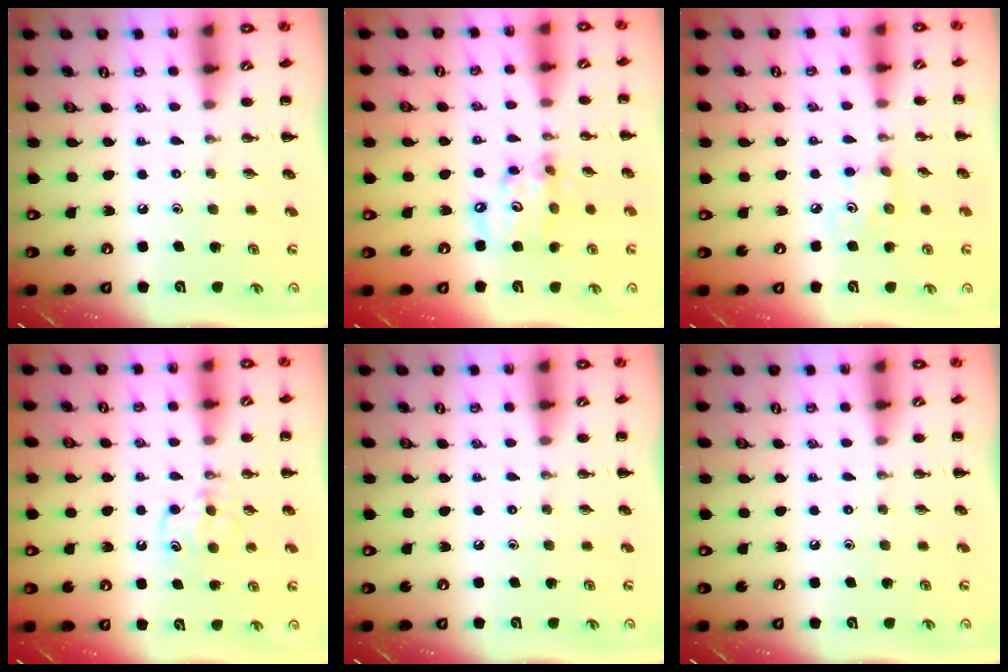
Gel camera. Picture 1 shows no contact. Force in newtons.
{"total": 8.9, "press": 8.7, "slide": 1.8}
{"total": 3.3, "press": 3.2, "slide": 0.8}
{"total": 6.3, "press": 6.1, "slide": 1.6}
{"total": 0.0}
{"total": 0.0}